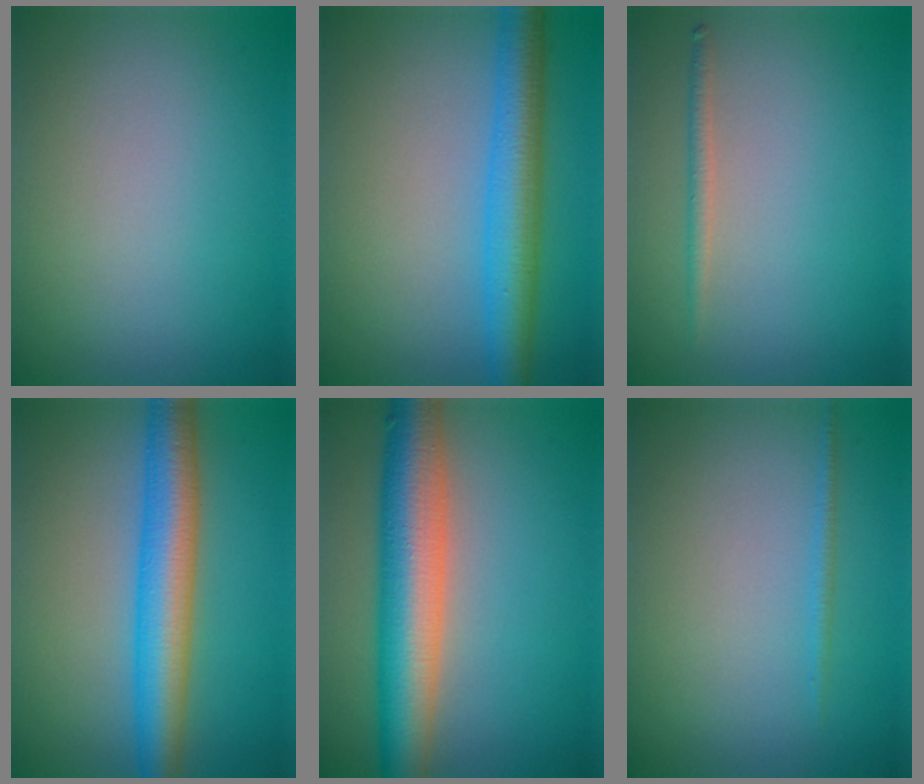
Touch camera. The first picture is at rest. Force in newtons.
{"total": 5.8, "press": 5.8, "slide": 0.3}
{"total": 1.2, "press": 1.2, "slide": 0.0}
{"total": 6.8, "press": 6.8, "slide": 0.1}
{"total": 8.8, "press": 8.8, "slide": 0.1}
{"total": 0.8, "press": 0.8, "slide": 0.1}